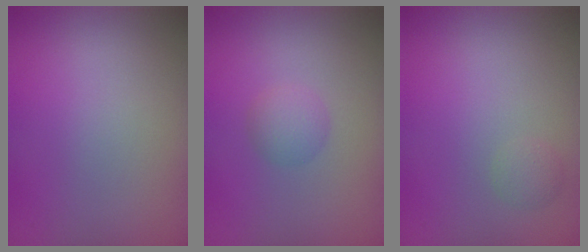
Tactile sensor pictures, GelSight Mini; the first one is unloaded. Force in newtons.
{"total": 1.5, "press": 1.5, "slide": 0.1}
{"total": 1.0, "press": 1.0, "slide": 0.1}